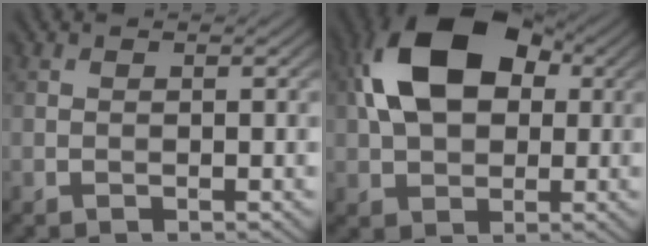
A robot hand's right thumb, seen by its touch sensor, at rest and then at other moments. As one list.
[{"total": 13.5, "force": [3.1, 8.8, 9.8], "torque": [-0.199, 0.023, 0.044]}]